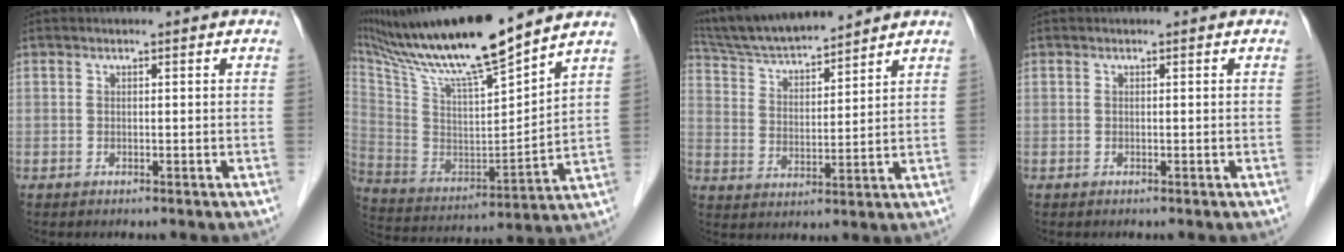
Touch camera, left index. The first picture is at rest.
{"total": 19.9, "force": [16.6, 0.5, 11.0], "torque": [-0.201, -0.009, 0.300]}
{"total": 12.7, "force": [11.8, 1.2, 4.7], "torque": [-0.088, 0.015, 0.214]}
{"total": 0.0}